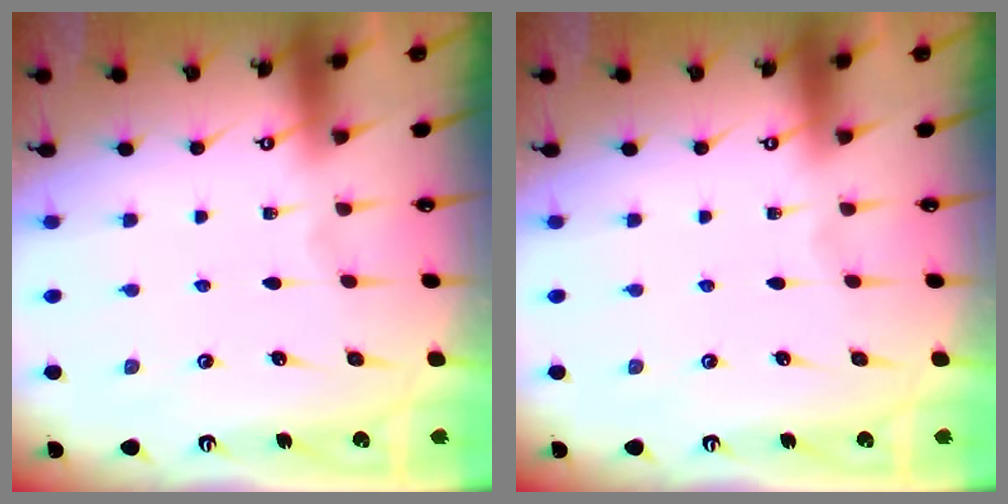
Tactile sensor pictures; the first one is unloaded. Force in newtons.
{"total": 0.0}